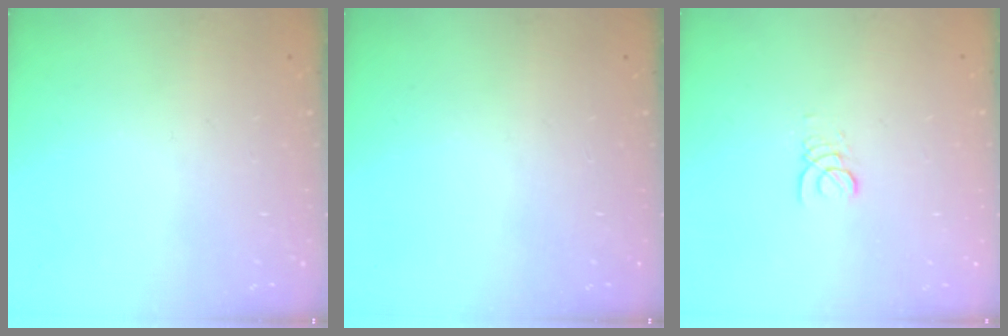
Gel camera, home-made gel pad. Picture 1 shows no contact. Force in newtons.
{"total": 0.0}
{"total": 1.4, "press": 1.4, "slide": 0.2}